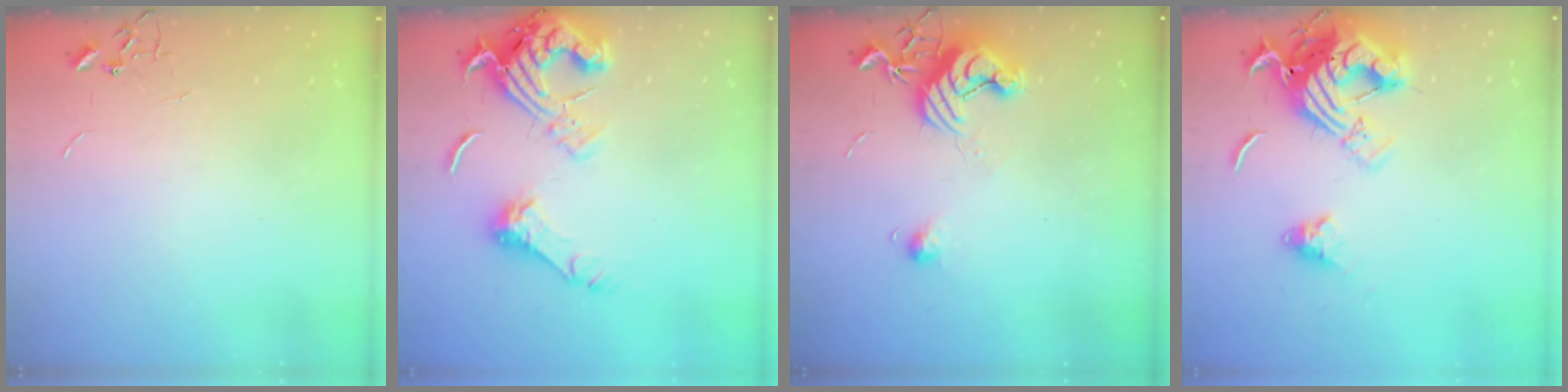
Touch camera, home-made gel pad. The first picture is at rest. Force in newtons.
{"total": 17.0, "press": 16.9, "slide": 1.9}
{"total": 11.2, "press": 11.1, "slide": 1.0}
{"total": 17.5, "press": 17.4, "slide": 1.9}